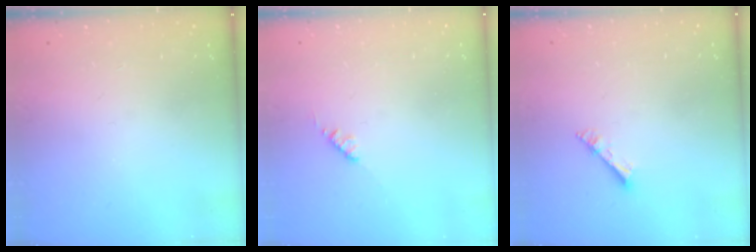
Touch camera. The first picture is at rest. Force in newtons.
{"total": 2.8, "press": 2.8, "slide": 0.4}
{"total": 3.0, "press": 3.0, "slide": 0.3}